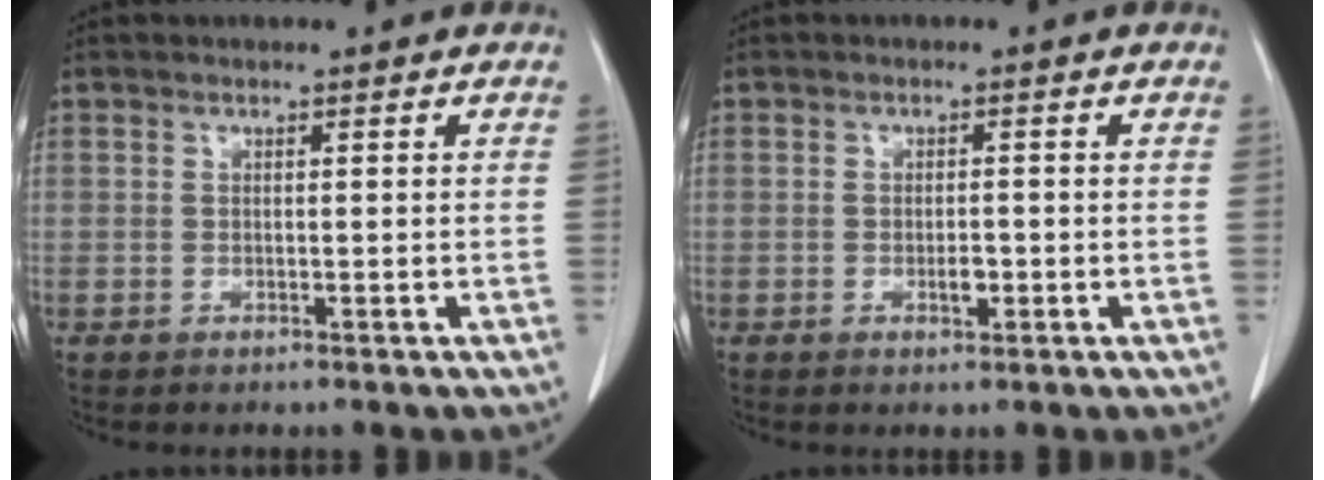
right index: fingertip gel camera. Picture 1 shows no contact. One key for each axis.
{"total": 1.9, "fx": -0.6, "fy": 0.7, "fz": 1.6, "tx": -0.031, "ty": 0.001, "tz": -0.004}